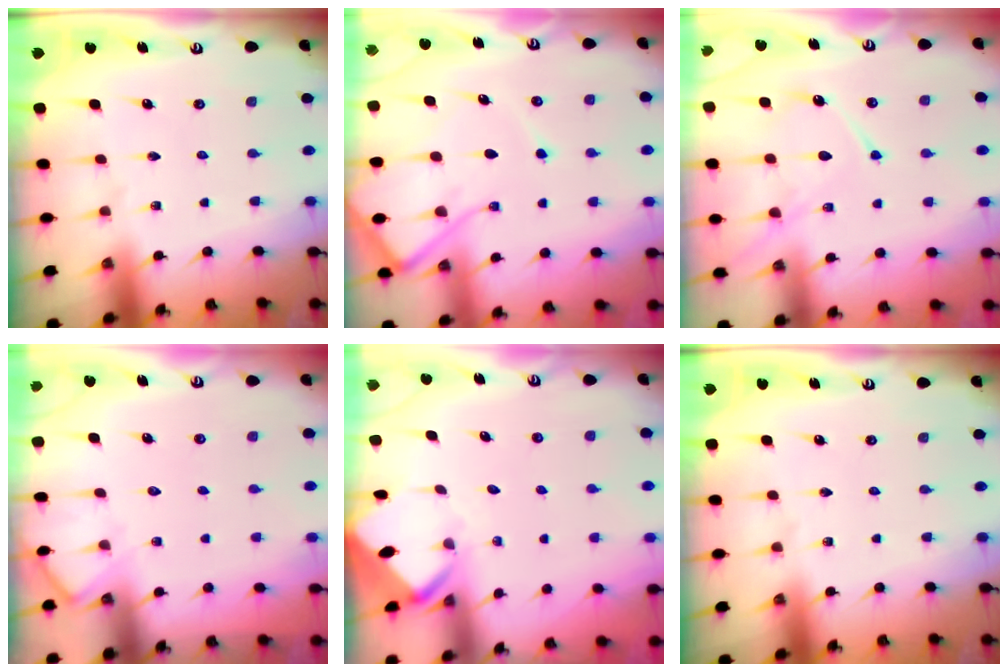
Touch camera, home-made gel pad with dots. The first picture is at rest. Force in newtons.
{"total": 10.2, "press": 10.1, "slide": 1.2}
{"total": 11.4, "press": 11.3, "slide": 1.2}
{"total": 7.2, "press": 7.1, "slide": 0.9}
{"total": 3.0, "press": 3.0, "slide": 0.1}
{"total": 0.0}